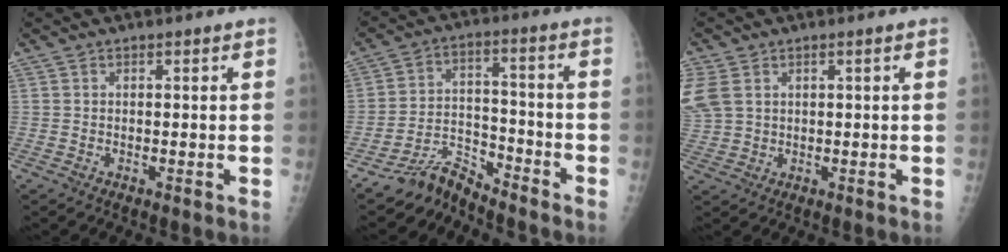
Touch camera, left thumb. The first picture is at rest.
{"total": 6.6, "force": [-6.5, 1.1, 0.0], "torque": [0.005, 0.069, -0.120]}
{"total": 8.3, "force": [2.7, 6.1, 4.9], "torque": [-0.140, 0.006, 0.066]}